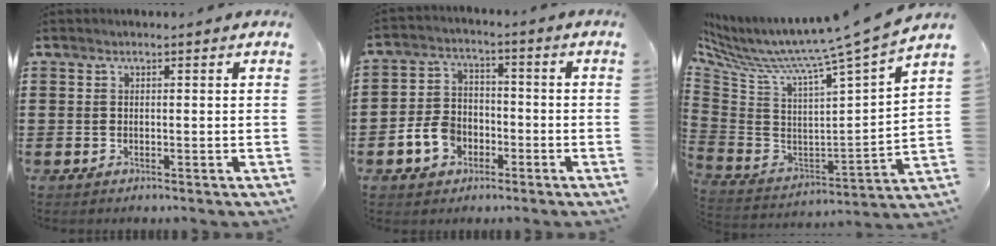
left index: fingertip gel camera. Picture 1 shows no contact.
{"total": 6.5, "force": [-2.7, 5.0, 3.1], "torque": [-0.079, 0.013, -0.053]}
{"total": 9.2, "force": [7.7, -1.8, 4.7], "torque": [-0.117, -0.074, 0.112]}